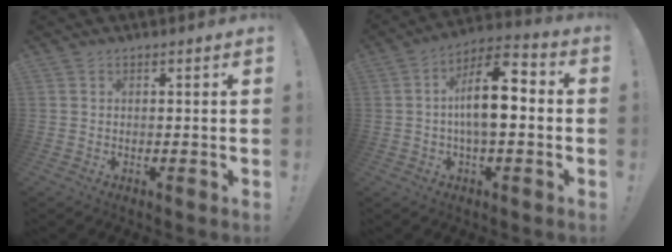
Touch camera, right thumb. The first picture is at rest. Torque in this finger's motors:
{"motor_torque": [2.12, 2.04, 1.49, -0.35, 0.08]}